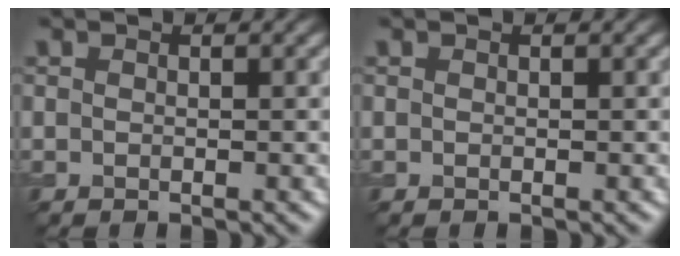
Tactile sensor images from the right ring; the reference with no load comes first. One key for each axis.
{"total": 0.0}